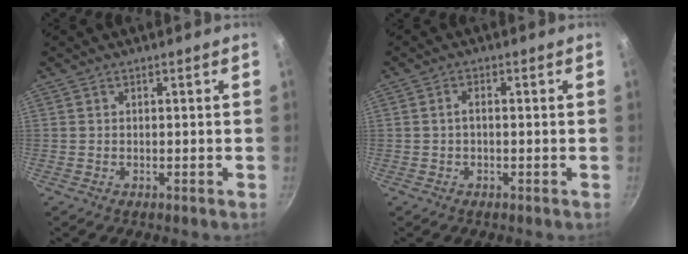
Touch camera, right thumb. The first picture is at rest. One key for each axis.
{"total": 1.6, "fx": -0.2, "fy": 0.8, "fz": 1.4, "tx": -0.029, "ty": 0.011, "tz": -0.005}